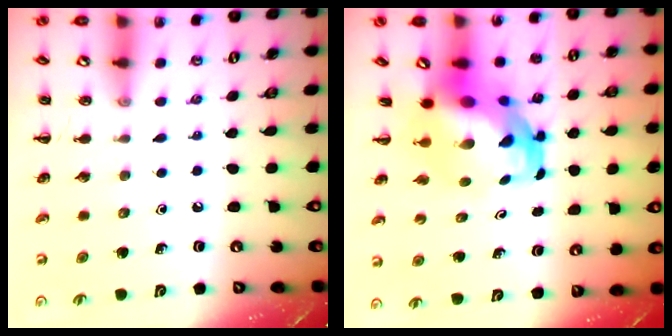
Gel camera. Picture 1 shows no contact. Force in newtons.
{"total": 7.3, "press": 7.0, "slide": 2.0}